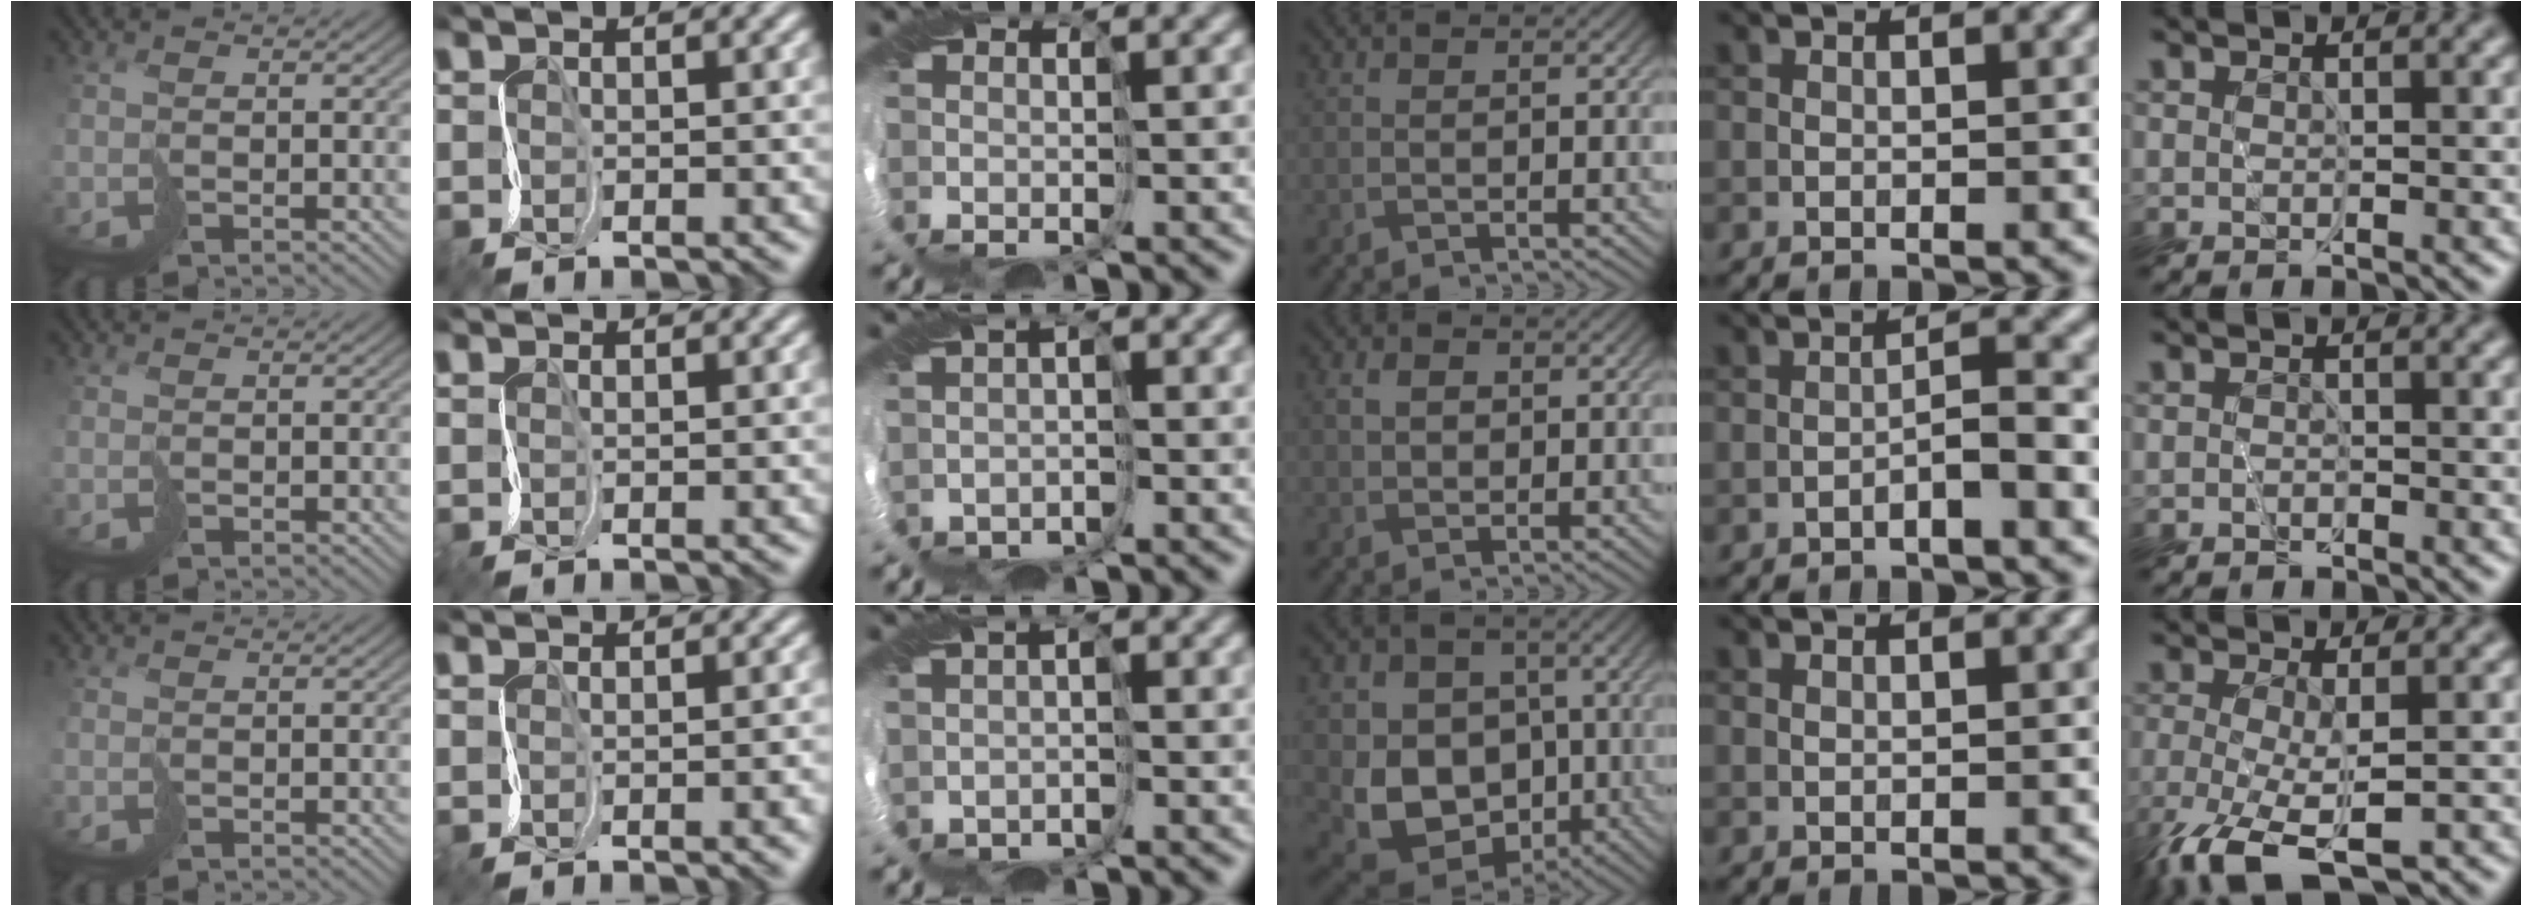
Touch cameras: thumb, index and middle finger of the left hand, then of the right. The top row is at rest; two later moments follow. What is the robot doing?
{"motion": "cut", "object": "bubble wrap"}